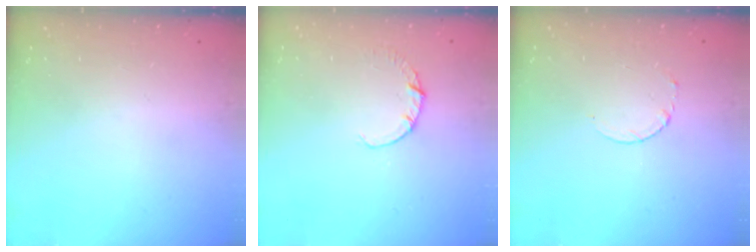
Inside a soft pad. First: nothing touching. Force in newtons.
{"total": 1.9, "press": 1.9, "slide": 0.3}
{"total": 2.5, "press": 2.5, "slide": 0.3}